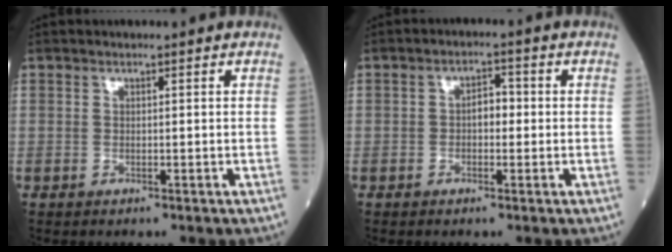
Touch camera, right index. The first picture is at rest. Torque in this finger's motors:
{"motor_torque": [0.47, -0.09, 0.27, 0.06]}